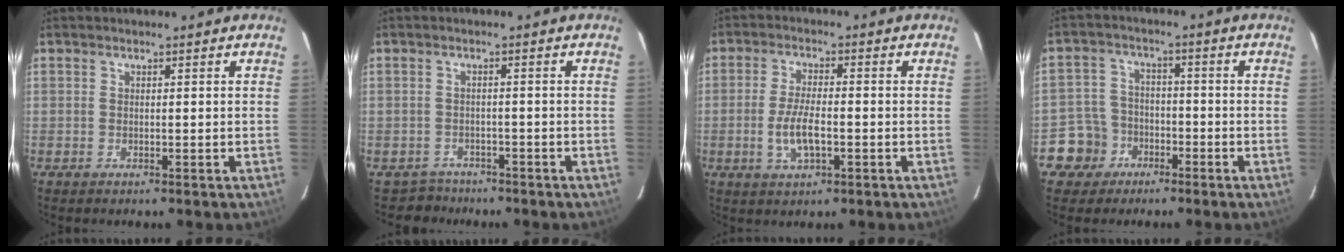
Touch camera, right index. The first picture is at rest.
{"total": 3.5, "force": [-2.8, 2.0, -0.7], "torque": [0.005, 0.010, -0.044]}
{"total": 6.6, "force": [-1.9, 2.5, 5.9], "torque": [-0.120, -0.006, -0.033]}
{"total": 7.1, "force": [-3.8, 5.9, 0.4], "torque": [-0.033, 0.027, -0.065]}